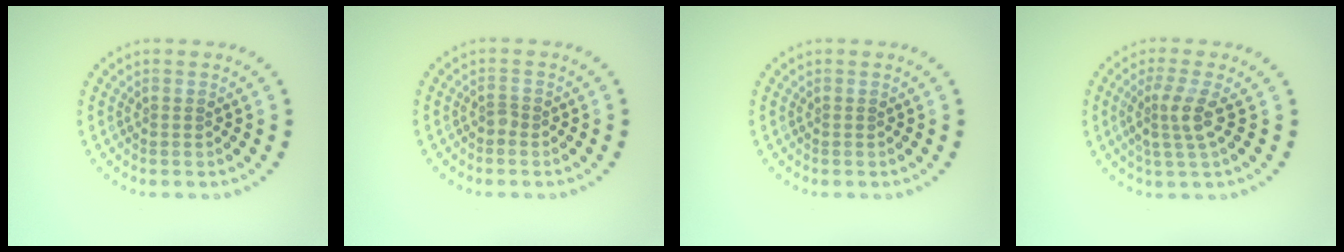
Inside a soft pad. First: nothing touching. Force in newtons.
{"total": 0.8, "press": 0.6, "slide": 0.6}
{"total": 0.0}
{"total": 2.7, "press": 2.1, "slide": 1.7}